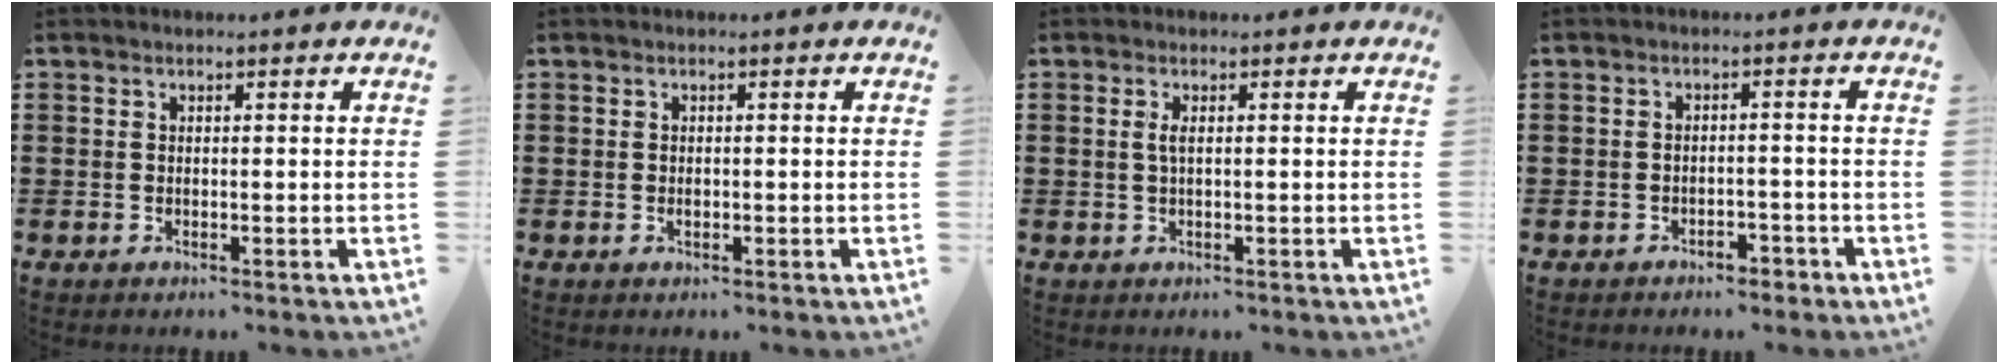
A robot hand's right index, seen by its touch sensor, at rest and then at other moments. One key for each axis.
{"total": 0.6, "fx": -0.1, "fy": 0.4, "fz": 0.5, "tx": -0.010, "ty": 0.000, "tz": -0.002}
{"total": 1.4, "fx": 0.1, "fy": 0.2, "fz": 1.4, "tx": -0.028, "ty": 0.000, "tz": 0.002}
{"total": 2.0, "fx": -1.9, "fy": 0.5, "fz": 0.3, "tx": -0.012, "ty": 0.000, "tz": -0.040}